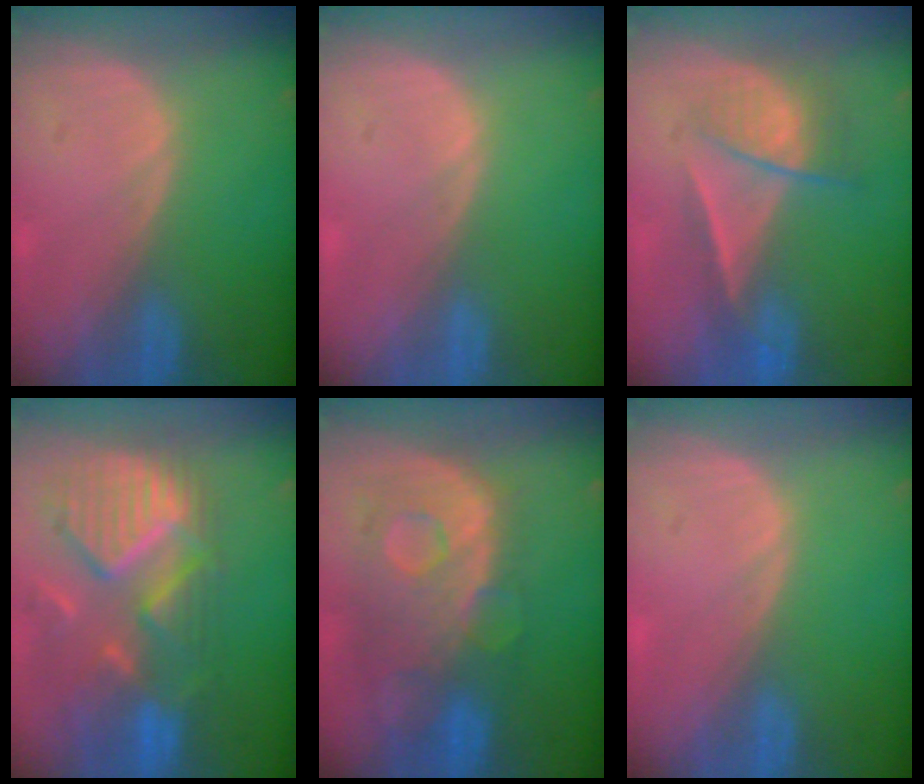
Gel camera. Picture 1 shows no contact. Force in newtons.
{"total": 0.0}
{"total": 7.1, "press": 6.0, "slide": 3.7}
{"total": 11.9, "press": 10.6, "slide": 5.4}
{"total": 11.2, "press": 9.7, "slide": 5.6}
{"total": 0.0}